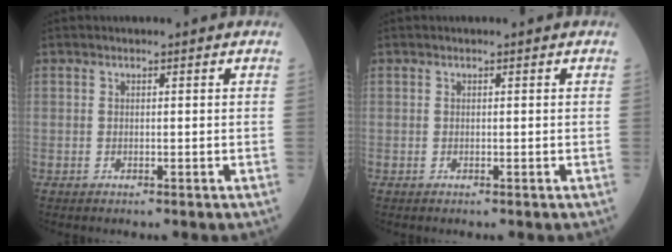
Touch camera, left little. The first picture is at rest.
{"total": 0.0}